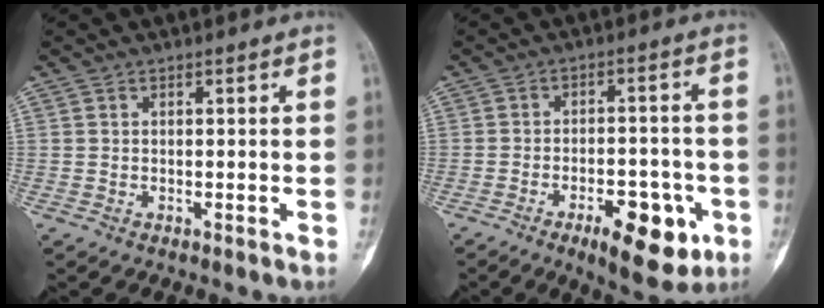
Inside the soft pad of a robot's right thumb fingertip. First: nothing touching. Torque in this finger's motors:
{"motor_torque": [-0.29, 0.19, 0.29, 0.12, 0.01]}